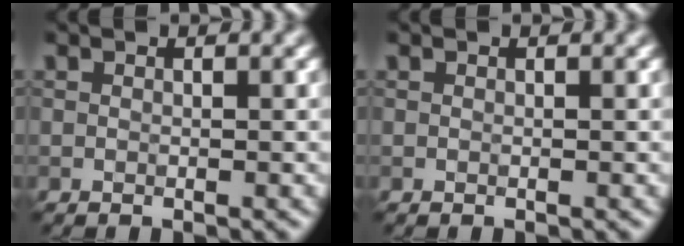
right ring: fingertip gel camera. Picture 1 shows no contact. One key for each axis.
{"total": 0.0}